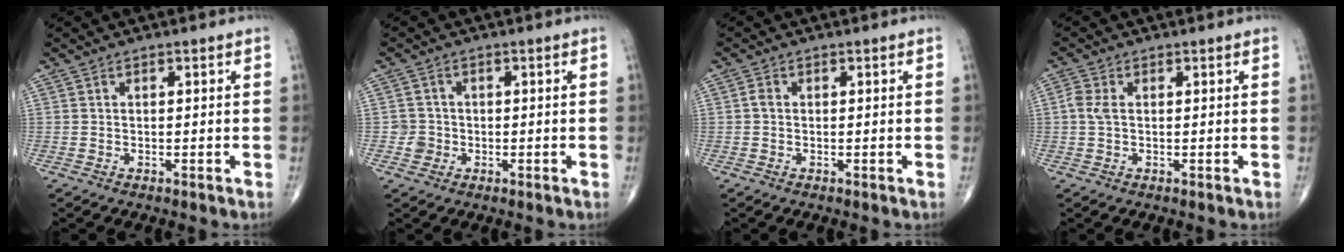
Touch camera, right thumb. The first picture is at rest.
{"total": 3.1, "force": [-0.7, 3.0, 0.1], "torque": [0.021, 0.010, -0.015]}
{"total": 1.1, "force": [-0.1, 0.8, 0.7], "torque": [-0.010, 0.001, -0.003]}
{"total": 2.6, "force": [0.3, 1.5, 2.2], "torque": [-0.063, 0.008, 0.002]}